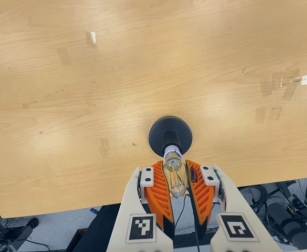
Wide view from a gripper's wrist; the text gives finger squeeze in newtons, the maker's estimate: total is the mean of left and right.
{"total": 19.5, "left": 23.6, "right": 15.3}